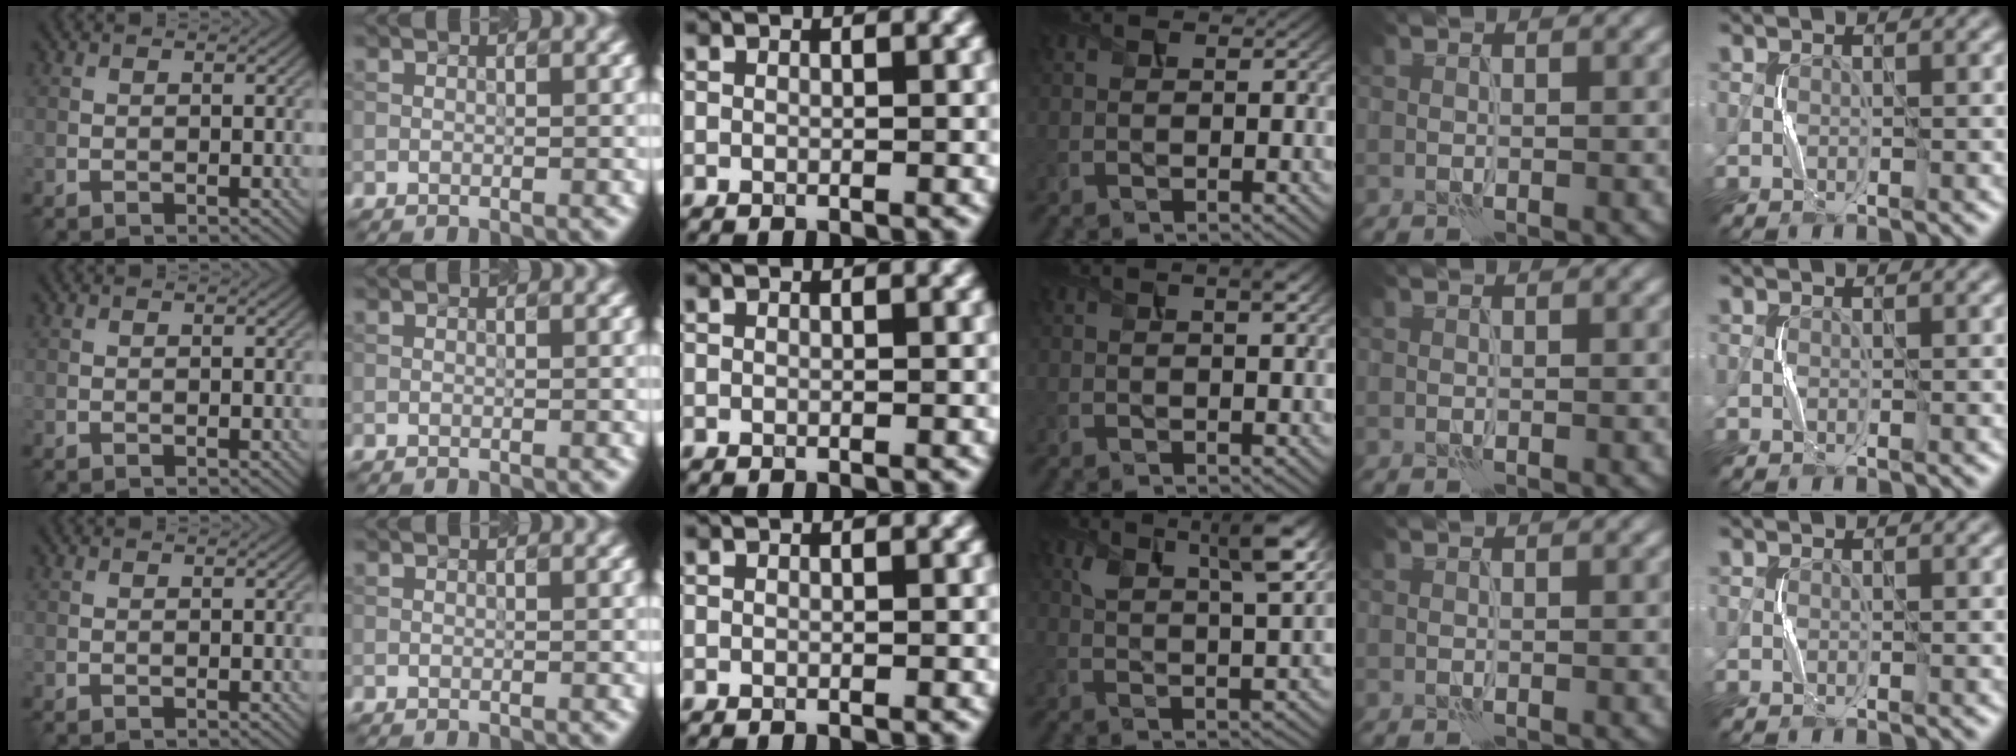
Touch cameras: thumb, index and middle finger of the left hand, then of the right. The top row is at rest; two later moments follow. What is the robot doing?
{"motion": "squeeze", "object": "stress ball aka squeeze ball"}